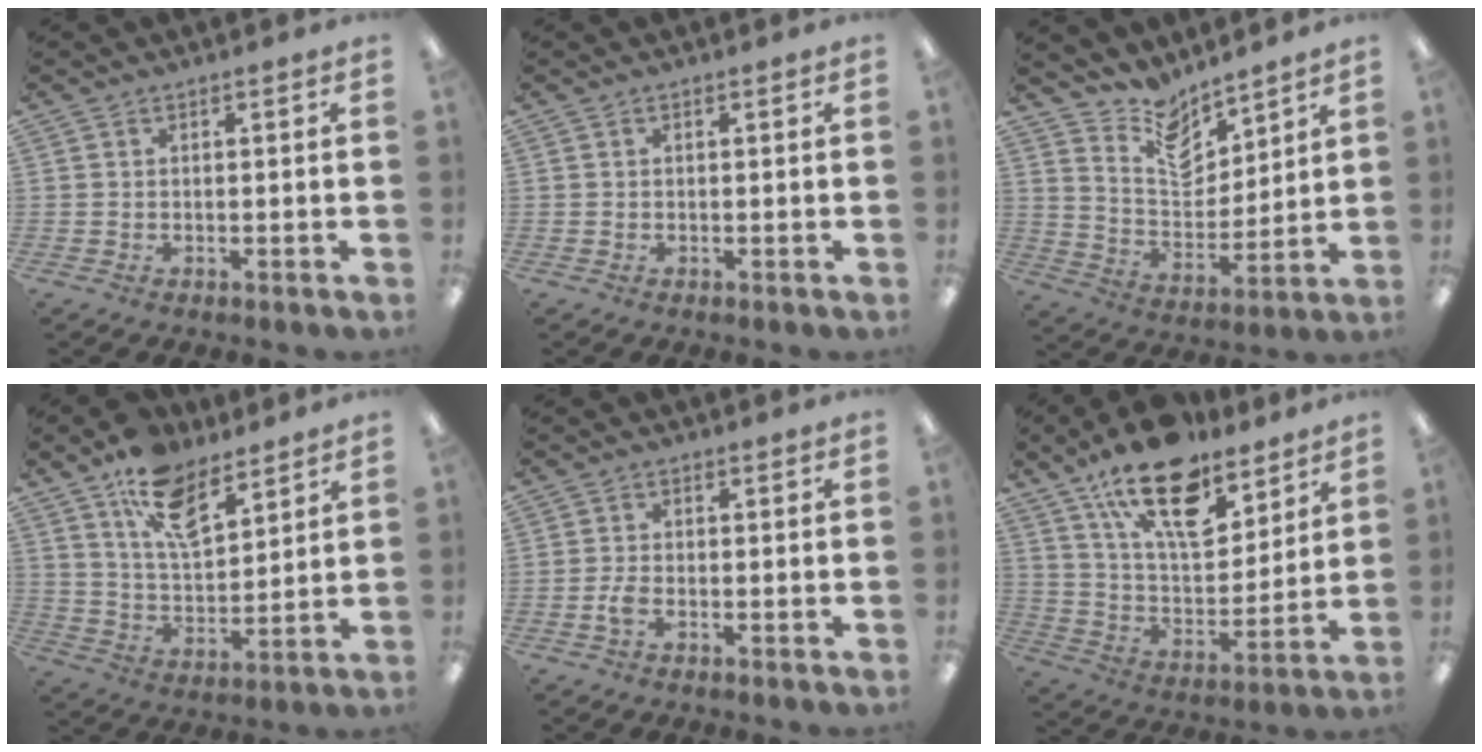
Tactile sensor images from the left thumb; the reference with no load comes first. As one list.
[{"total": 0.0}, {"total": 10.2, "force": [8.6, 4.5, 3.1], "torque": [-0.057, -0.067, 0.161]}, {"total": 13.7, "force": [9.1, 6.8, 7.6], "torque": [-0.130, -0.040, 0.166]}, {"total": 2.6, "force": [-0.9, 1.1, 2.2], "torque": [-0.043, 0.002, -0.017]}, {"total": 20.3, "force": [13.4, 9.3, 12.1], "torque": [-0.198, -0.071, 0.233]}]